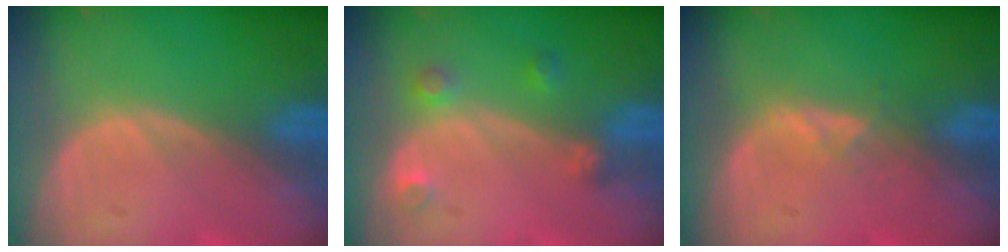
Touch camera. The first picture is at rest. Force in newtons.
{"total": 2.9, "press": 2.8, "slide": 0.8}
{"total": 1.6, "press": 1.6, "slide": 0.3}